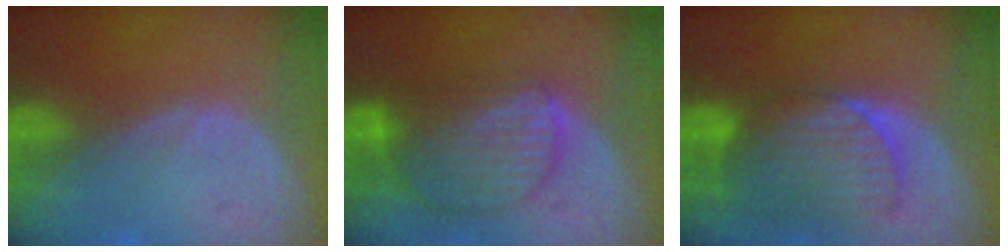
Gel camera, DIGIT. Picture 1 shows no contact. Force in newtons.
{"total": 8.8, "press": 7.7, "slide": 4.2}
{"total": 8.9, "press": 8.3, "slide": 3.1}